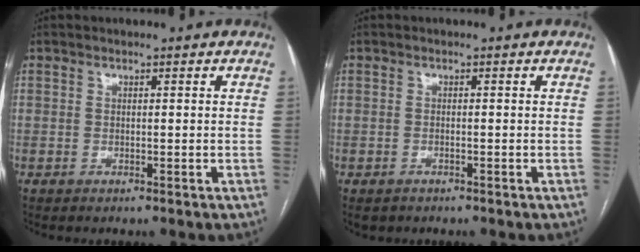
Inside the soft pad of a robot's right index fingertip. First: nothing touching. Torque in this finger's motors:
{"motor_torque": [0.32, -0.19, 0.11, 0.03]}